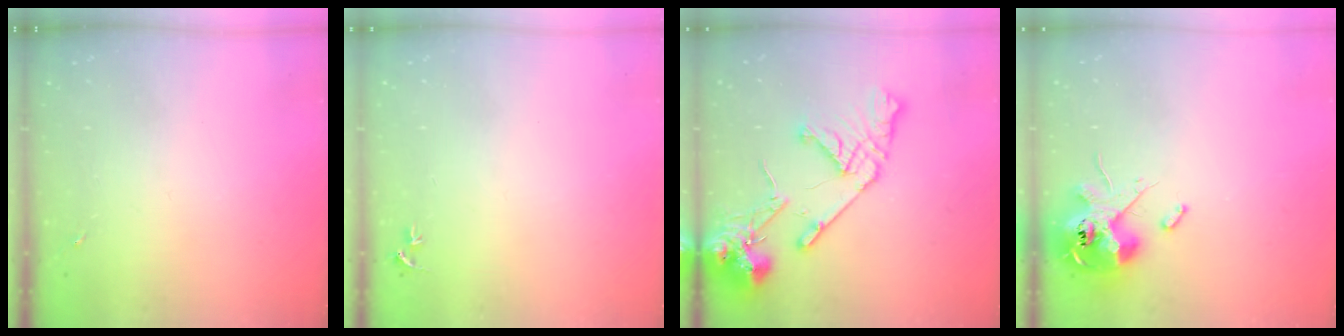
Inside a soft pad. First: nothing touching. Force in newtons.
{"total": 2.7, "press": 2.7, "slide": 0.3}
{"total": 16.2, "press": 16.0, "slide": 2.5}
{"total": 12.8, "press": 12.6, "slide": 2.2}